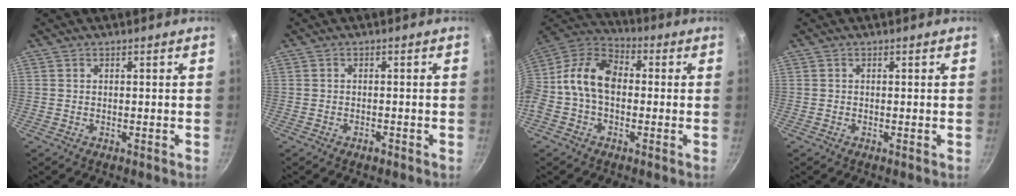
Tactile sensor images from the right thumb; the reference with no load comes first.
{"total": 1.2, "force": [-0.8, 0.6, 0.6], "torque": [-0.011, 0.008, -0.013]}
{"total": 12.9, "force": [0.0, 9.0, 9.2], "torque": [-0.143, 0.039, -0.025]}
{"total": 0.0}